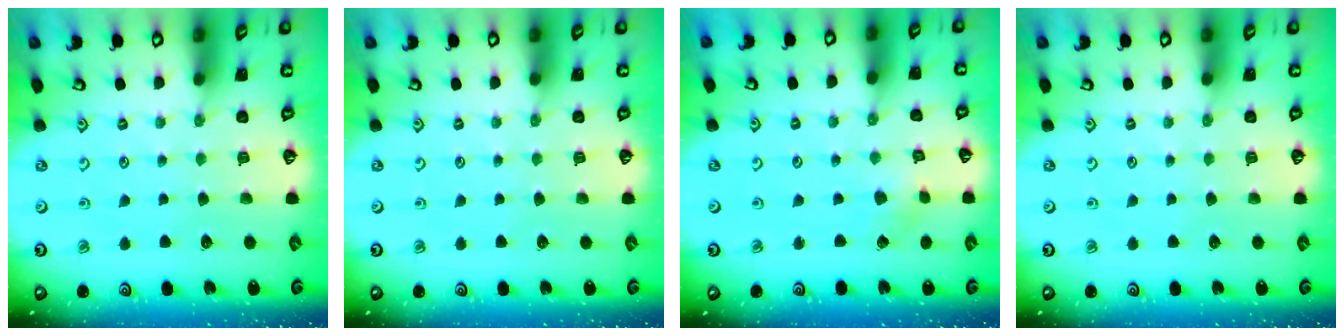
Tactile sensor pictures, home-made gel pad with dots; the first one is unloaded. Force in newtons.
{"total": 0.0}
{"total": 2.1, "press": 2.1, "slide": 0.1}
{"total": 0.0}